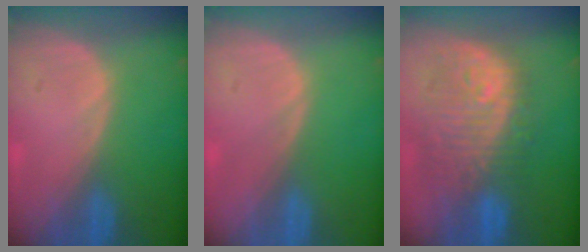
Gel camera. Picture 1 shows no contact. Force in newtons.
{"total": 0.0}
{"total": 11.3, "press": 10.6, "slide": 3.9}